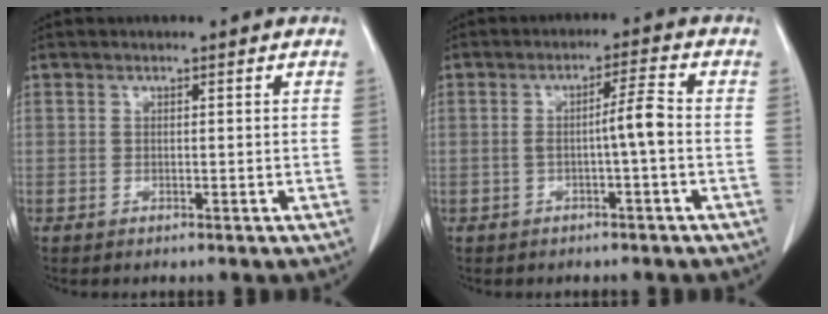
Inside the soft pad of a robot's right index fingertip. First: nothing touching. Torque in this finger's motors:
{"motor_torque": [0.13, 0.08, 0.11, 0.02]}